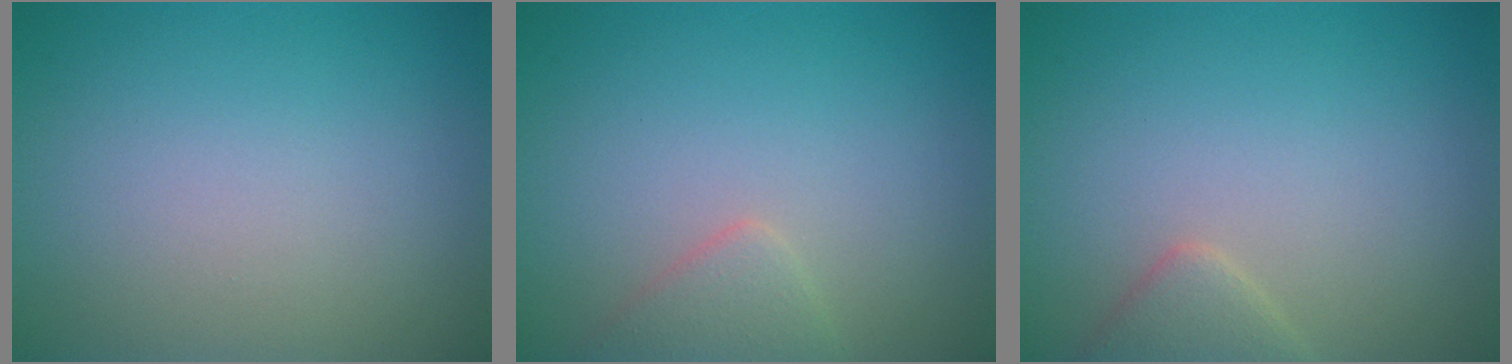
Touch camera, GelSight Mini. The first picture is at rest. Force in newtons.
{"total": 1.9, "press": 1.9, "slide": 0.0}
{"total": 2.0, "press": 2.0, "slide": 0.1}